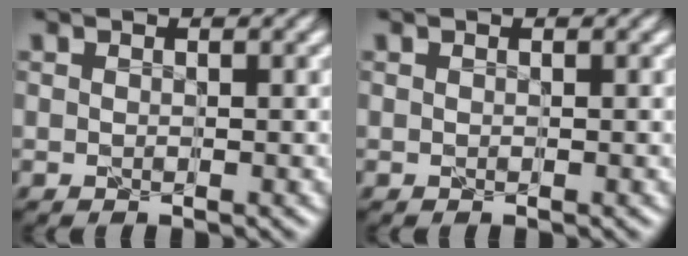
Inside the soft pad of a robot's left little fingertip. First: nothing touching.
{"total": 0.0}